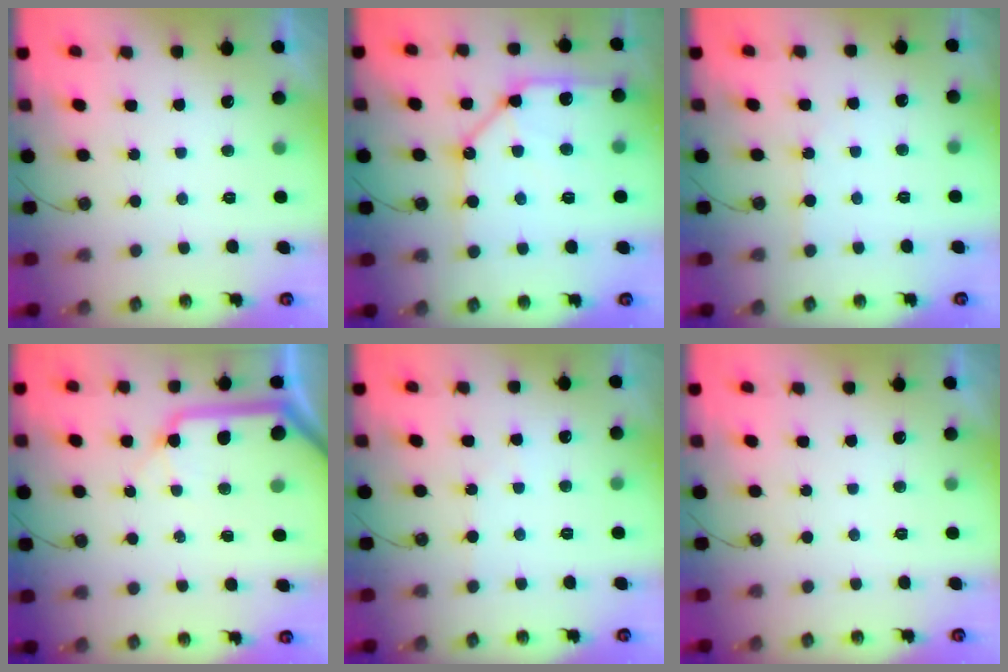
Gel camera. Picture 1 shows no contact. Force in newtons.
{"total": 15.6, "press": 15.4, "slide": 2.3}
{"total": 1.8, "press": 1.8, "slide": 0.3}
{"total": 12.7, "press": 12.6, "slide": 2.0}
{"total": 2.7, "press": 2.7, "slide": 0.4}
{"total": 0.0}